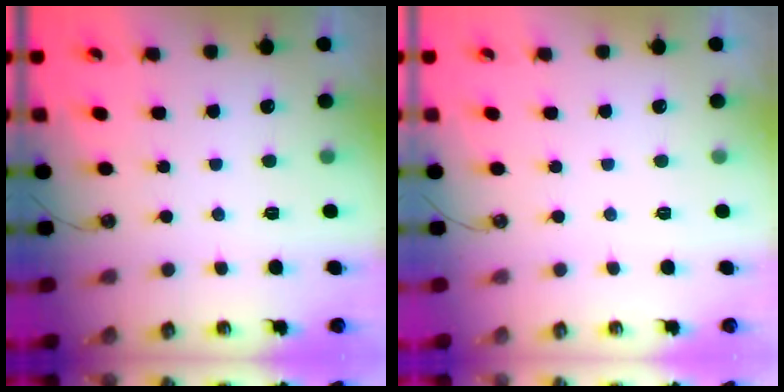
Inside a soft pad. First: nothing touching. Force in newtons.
{"total": 0.0}